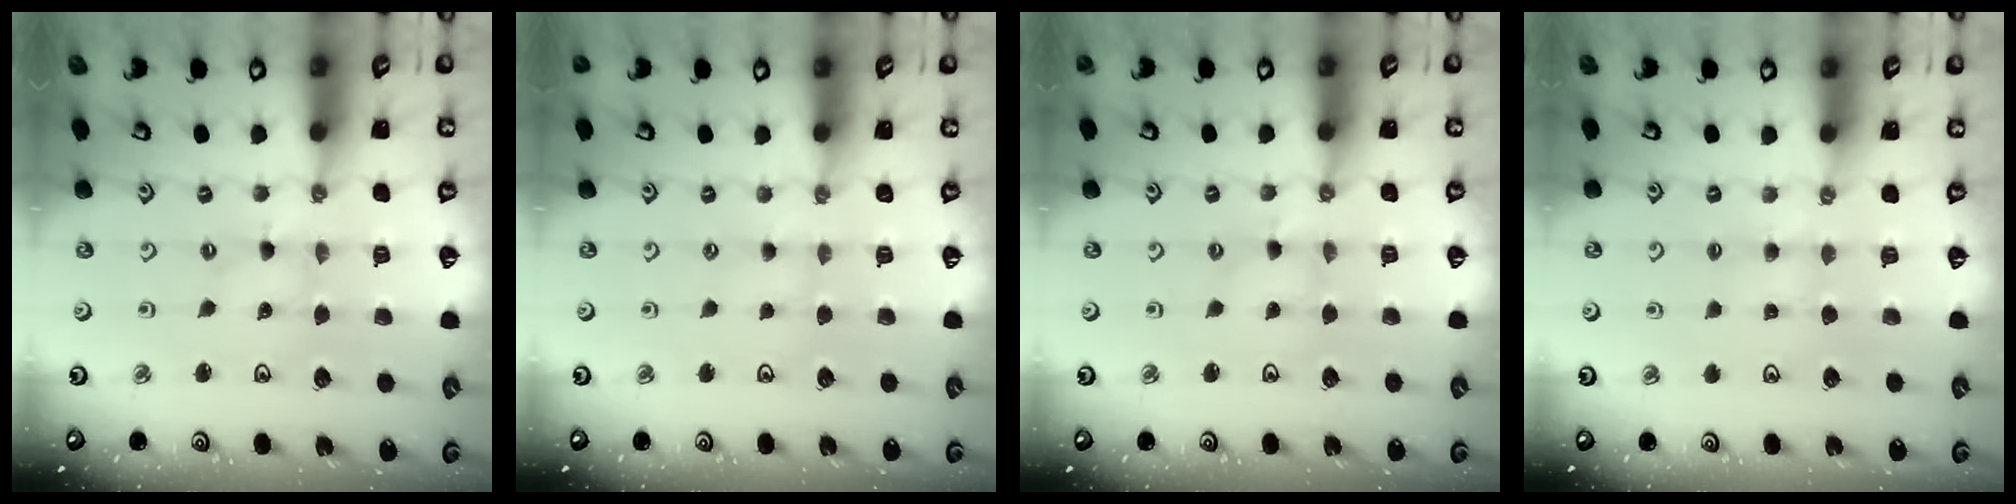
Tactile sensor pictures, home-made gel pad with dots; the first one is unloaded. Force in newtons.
{"total": 2.1, "press": 2.1, "slide": 0.4}
{"total": 1.1, "press": 1.0, "slide": 0.2}
{"total": 3.6, "press": 3.5, "slide": 0.6}